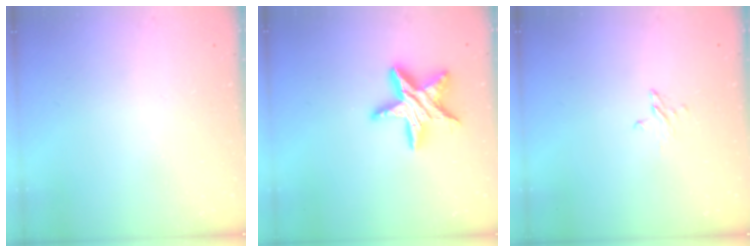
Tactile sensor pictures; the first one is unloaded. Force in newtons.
{"total": 15.3, "press": 15.3, "slide": 1.0}
{"total": 2.4, "press": 2.4, "slide": 0.2}